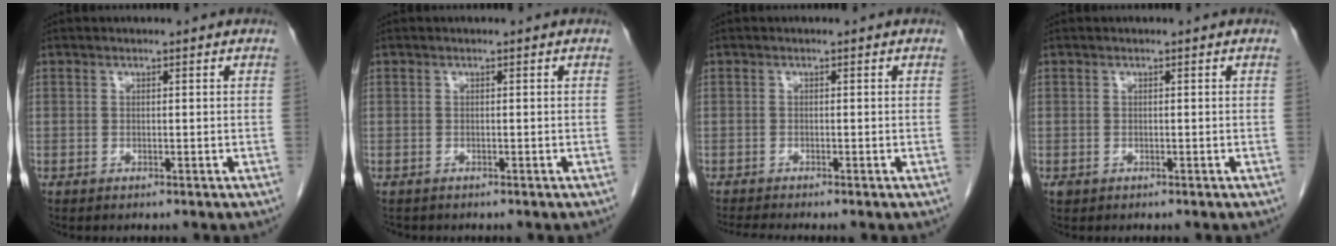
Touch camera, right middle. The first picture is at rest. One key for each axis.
{"total": 1.3, "fx": -1.1, "fy": 0.6, "fz": 0.2, "tx": -0.015, "ty": -0.004, "tz": -0.016}
{"total": 2.3, "fx": -2.1, "fy": -0.7, "fz": 0.7, "tx": -0.019, "ty": -0.012, "tz": -0.040}
{"total": 0.5, "fx": -0.2, "fy": 0.4, "fz": 0.2, "tx": -0.006, "ty": 0.002, "tz": -0.001}